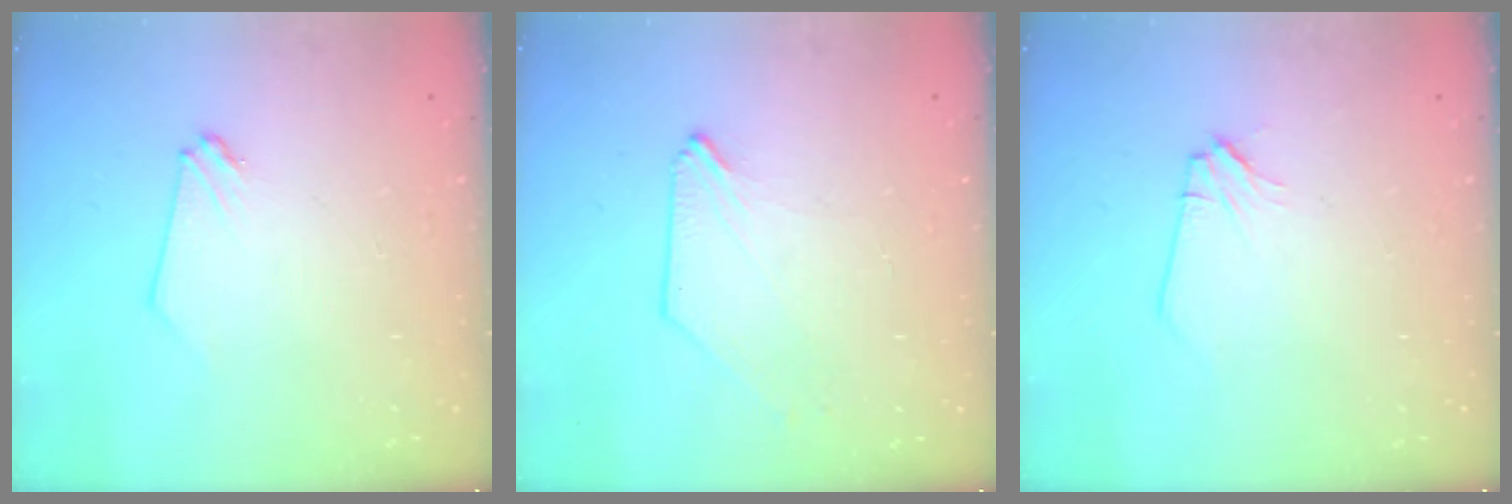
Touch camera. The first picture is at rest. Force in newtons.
{"total": 0.0}
{"total": 1.6, "press": 1.6, "slide": 0.2}